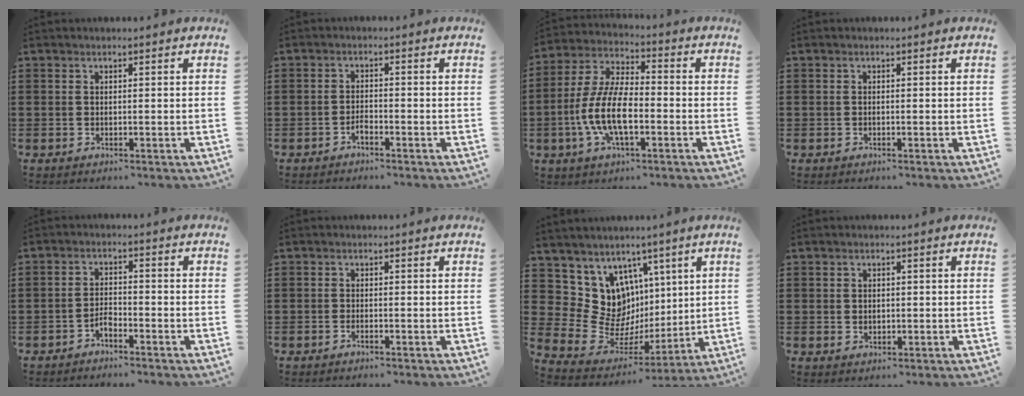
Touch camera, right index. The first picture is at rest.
{"total": 1.5, "force": [-1.3, 0.4, 0.7], "torque": [-0.018, -0.001, -0.024]}
{"total": 10.5, "force": [-3.0, 4.2, 9.1], "torque": [-0.220, -0.012, -0.064]}
{"total": 0.0}
{"total": 2.2, "force": [-1.8, 0.7, 1.1], "torque": [-0.025, 0.005, -0.036]}
{"total": 0.7, "force": [-0.6, 0.0, 0.3], "torque": [-0.008, -0.003, -0.012]}
{"total": 11.5, "force": [3.6, 10.6, 2.9], "torque": [-0.088, -0.042, 0.083]}
{"total": 1.1, "force": [0.3, 0.9, 0.6], "torque": [-0.013, 0.006, 0.005]}